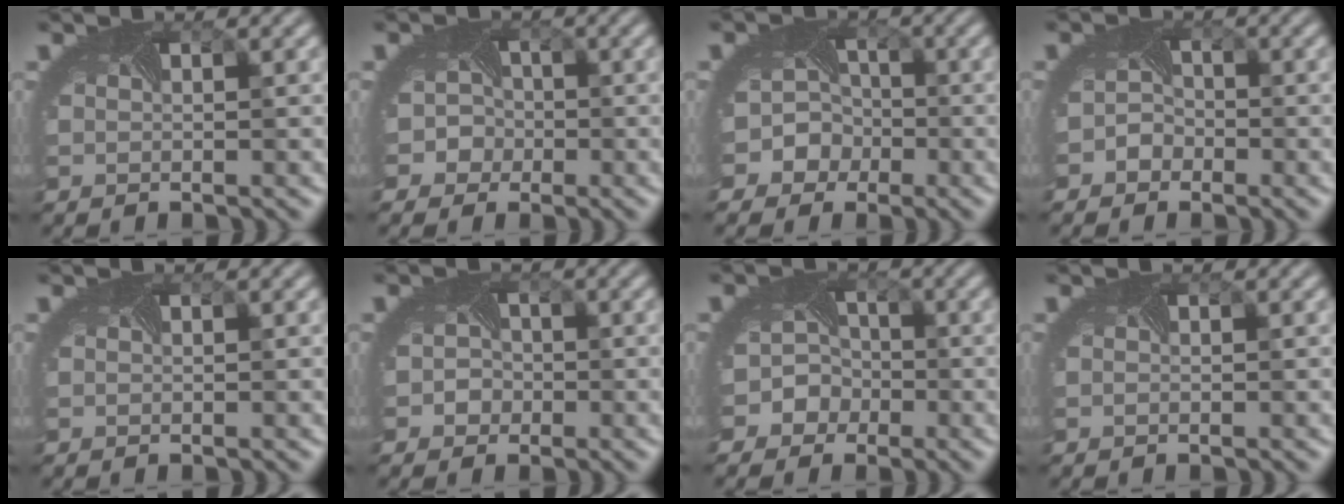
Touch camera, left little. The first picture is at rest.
{"total": 3.8, "force": [-1.3, 3.5, 0.6], "torque": [0.013, 0.012, -0.033]}
{"total": 5.9, "force": [-2.3, 5.2, 1.4], "torque": [-0.009, 0.002, -0.060]}
{"total": 1.9, "force": [-1.3, 1.3, 0.0], "torque": [0.001, 0.000, -0.030]}
{"total": 0.0}
{"total": 2.1, "force": [-0.7, 1.9, 0.3], "torque": [0.014, -0.001, -0.014]}
{"total": 4.3, "force": [-2.0, 3.7, 0.7], "torque": [0.013, 0.005, -0.041]}
{"total": 0.0}